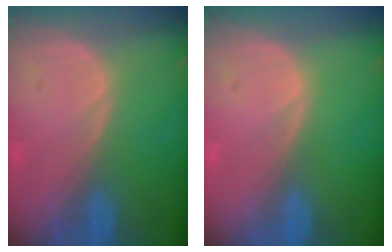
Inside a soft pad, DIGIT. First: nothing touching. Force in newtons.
{"total": 0.0}